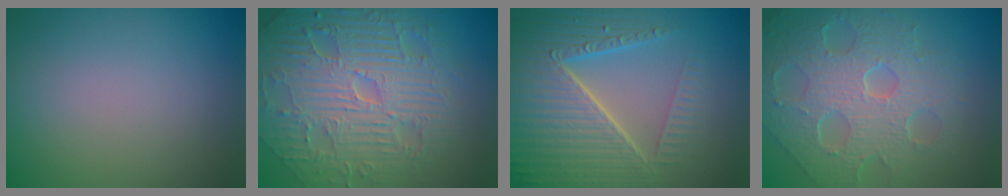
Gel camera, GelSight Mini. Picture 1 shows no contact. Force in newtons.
{"total": 11.5, "press": 7.5, "slide": 8.7}
{"total": 9.0, "press": 6.0, "slide": 6.8}
{"total": 8.8, "press": 6.1, "slide": 6.4}